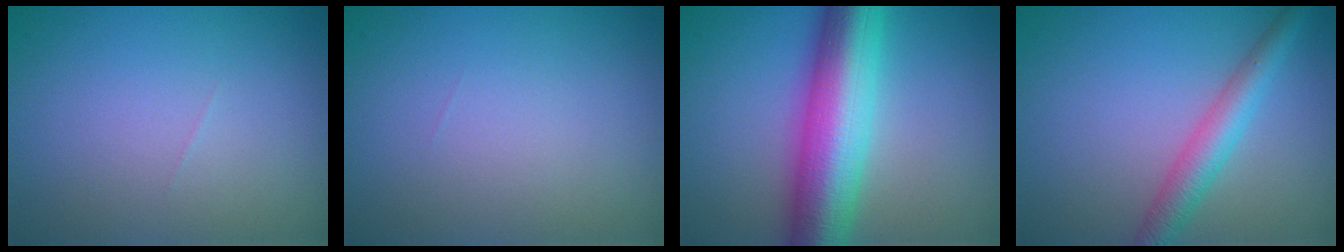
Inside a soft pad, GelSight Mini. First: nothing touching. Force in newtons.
{"total": 0.0}
{"total": 10.3, "press": 10.3, "slide": 0.2}
{"total": 3.5, "press": 3.5, "slide": 0.1}